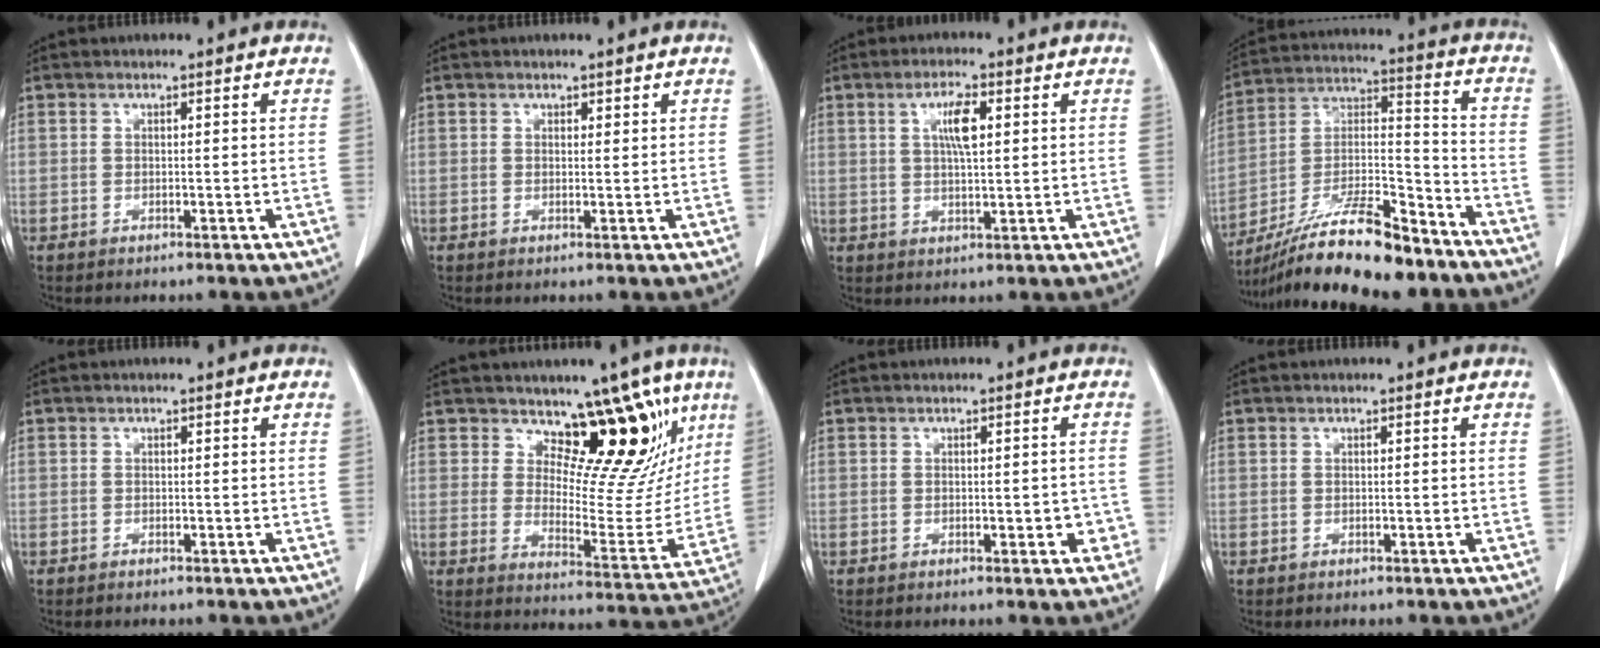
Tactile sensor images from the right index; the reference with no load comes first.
{"total": 0.6, "force": [0.5, 0.4, 0.1], "torque": [0.003, -0.003, 0.004]}
{"total": 4.9, "force": [1.5, 1.0, 4.6], "torque": [-0.085, 0.002, 0.029]}
{"total": 19.3, "force": [-15.7, 3.0, 10.8], "torque": [-0.203, 0.000, -0.279]}
{"total": 0.0}
{"total": 13.3, "force": [8.9, 6.0, 7.9], "torque": [-0.079, -0.018, 0.124]}
{"total": 2.4, "force": [-0.7, 1.2, 2.0], "torque": [-0.013, 0.007, -0.002]}
{"total": 0.0}